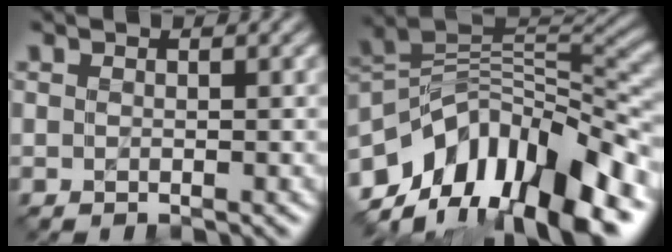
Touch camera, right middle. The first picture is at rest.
{"total": 13.1, "force": [-6.7, 6.8, 9.0], "torque": [-0.160, 0.021, -0.129]}